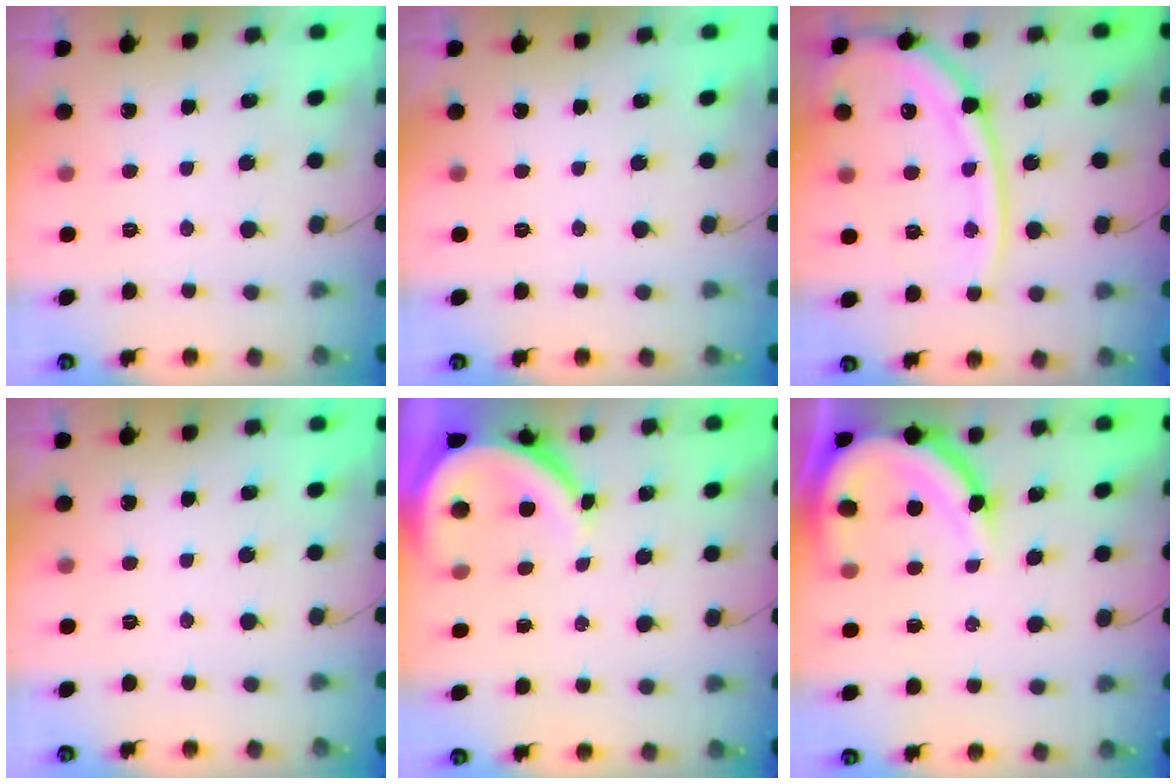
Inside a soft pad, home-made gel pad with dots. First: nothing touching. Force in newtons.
{"total": 0.0}
{"total": 17.2, "press": 17.0, "slide": 2.0}
{"total": 0.0}
{"total": 7.5, "press": 7.4, "slide": 0.9}
{"total": 11.2, "press": 11.2, "slide": 1.1}